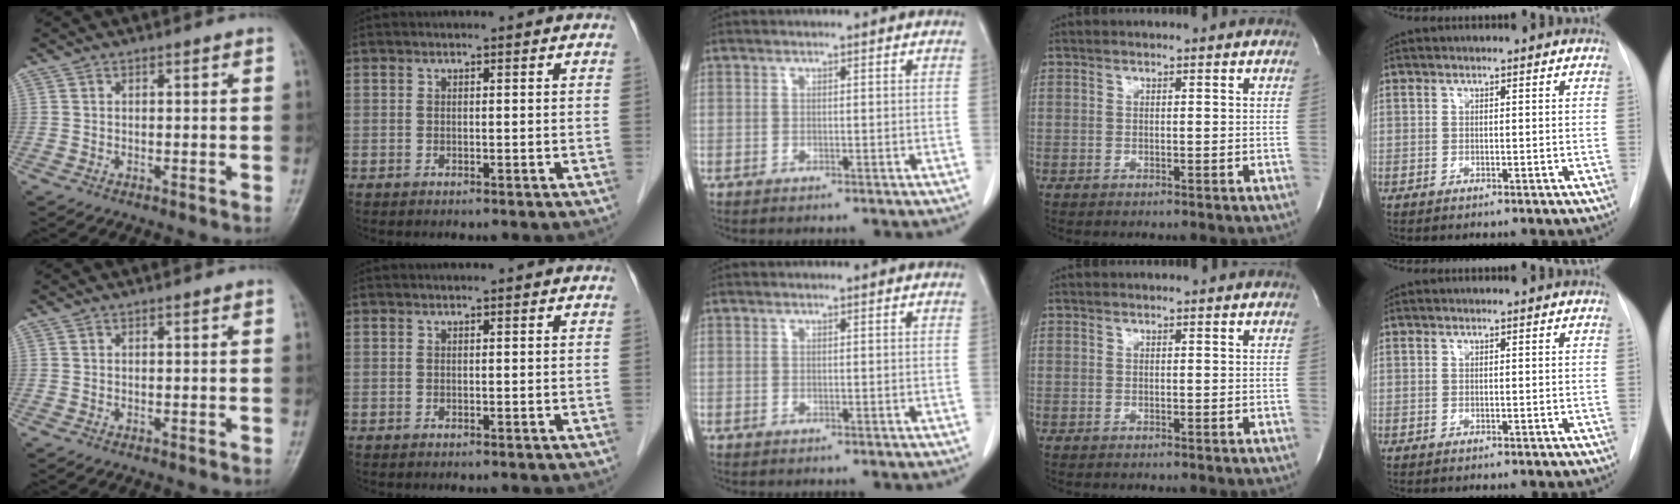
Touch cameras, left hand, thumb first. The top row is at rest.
{}